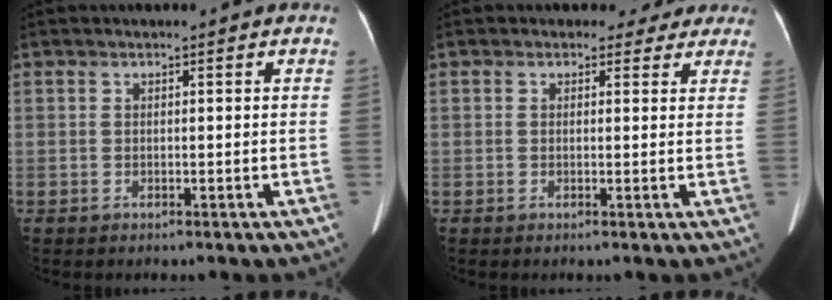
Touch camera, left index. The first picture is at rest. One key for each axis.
{"total": 4.2, "fx": 3.5, "fy": 2.3, "fz": 0.2, "tx": 0.016, "ty": 0.005, "tz": 0.024}